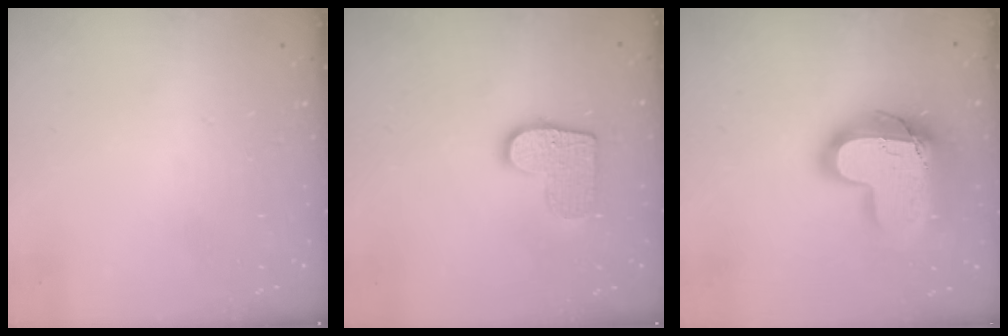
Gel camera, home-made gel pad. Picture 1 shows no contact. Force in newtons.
{"total": 10.9, "press": 10.9, "slide": 0.6}
{"total": 18.9, "press": 18.8, "slide": 1.5}